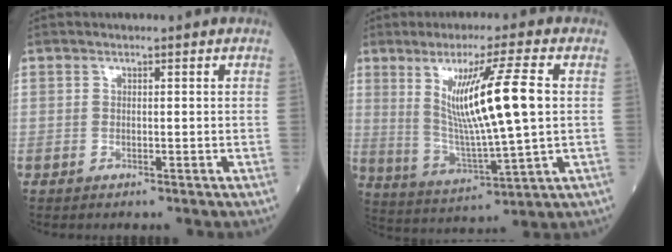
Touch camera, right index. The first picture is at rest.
{"total": 13.8, "force": [2.8, -0.1, 13.5], "torque": [-0.249, -0.012, 0.055]}